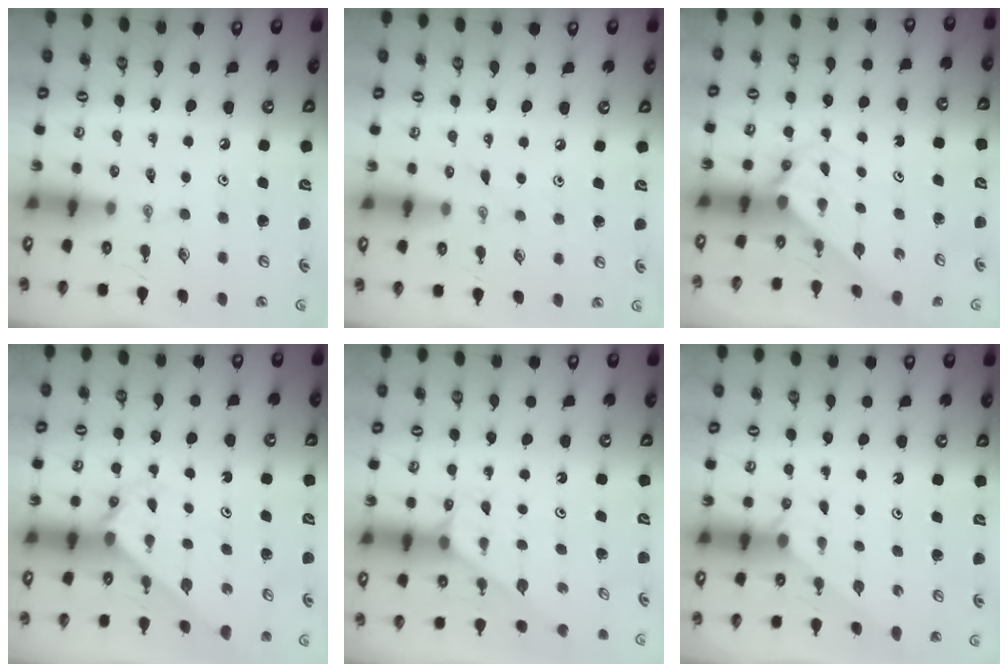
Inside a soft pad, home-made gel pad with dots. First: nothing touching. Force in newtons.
{"total": 3.6, "press": 3.6, "slide": 0.5}
{"total": 1.9, "press": 1.9, "slide": 0.2}
{"total": 1.9, "press": 1.9, "slide": 0.2}
{"total": 2.1, "press": 2.1, "slide": 0.4}
{"total": 2.5, "press": 2.5, "slide": 0.2}